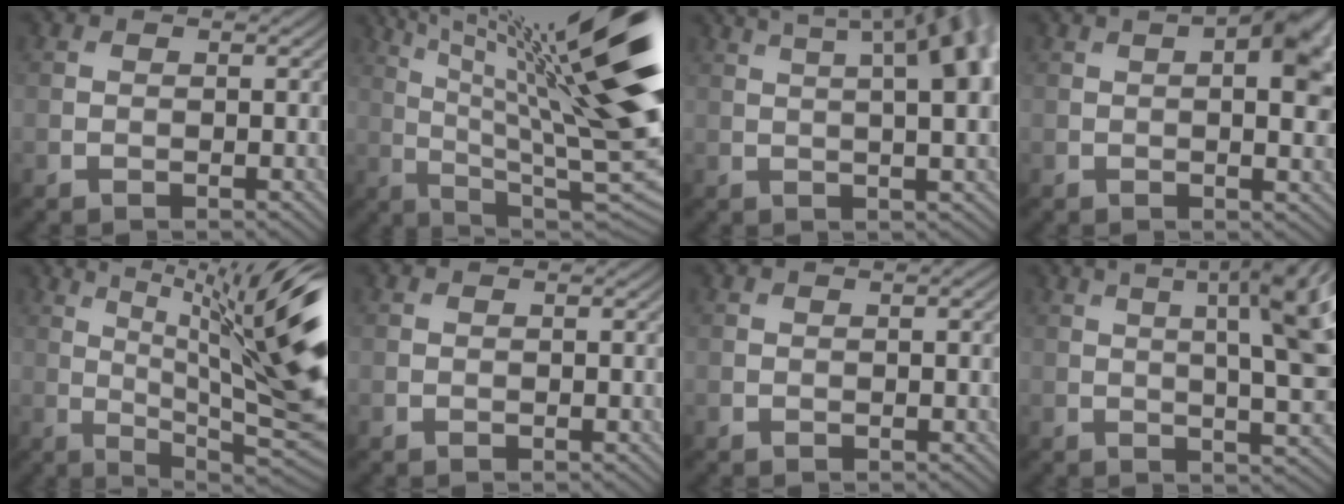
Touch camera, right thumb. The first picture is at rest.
{"total": 21.1, "force": [6.8, 5.0, 19.4], "torque": [-0.257, 0.030, 0.103]}
{"total": 12.1, "force": [4.9, 3.4, 10.5], "torque": [-0.138, 0.043, 0.064]}
{"total": 9.0, "force": [2.4, 3.7, 7.9], "torque": [-0.095, 0.017, 0.024]}
{"total": 16.8, "force": [4.1, 4.1, 15.8], "torque": [-0.204, 0.020, 0.072]}
{"total": 0.0}
{"total": 0.9, "force": [0.3, 0.2, 0.8], "torque": [-0.010, 0.004, 0.003]}
{"total": 10.9, "force": [3.3, 2.4, 10.1], "torque": [-0.128, 0.023, 0.045]}